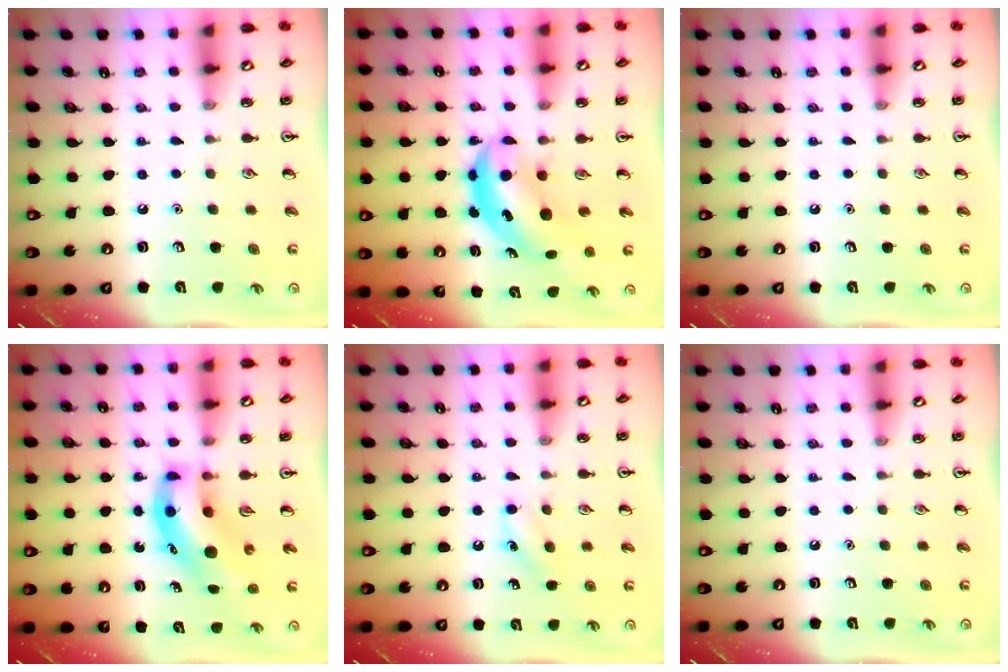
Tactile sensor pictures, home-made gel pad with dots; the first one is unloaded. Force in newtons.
{"total": 6.1, "press": 6.0, "slide": 1.2}
{"total": 0.0}
{"total": 9.2, "press": 8.9, "slide": 2.6}
{"total": 6.7, "press": 6.4, "slide": 2.0}
{"total": 0.0}